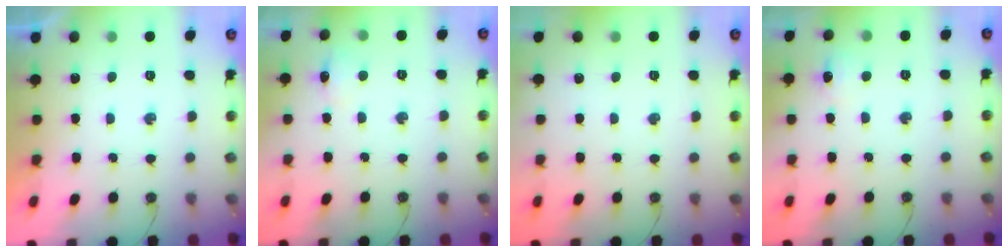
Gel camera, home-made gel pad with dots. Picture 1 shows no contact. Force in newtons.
{"total": 6.4, "press": 6.2, "slide": 1.7}
{"total": 0.0}
{"total": 5.9, "press": 5.8, "slide": 0.6}